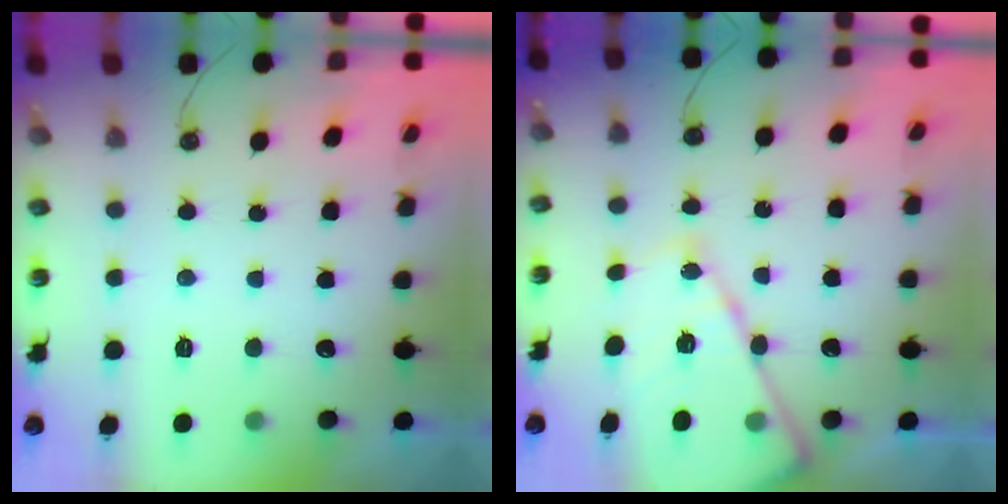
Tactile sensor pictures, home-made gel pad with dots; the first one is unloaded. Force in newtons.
{"total": 18.0, "press": 17.9, "slide": 1.9}